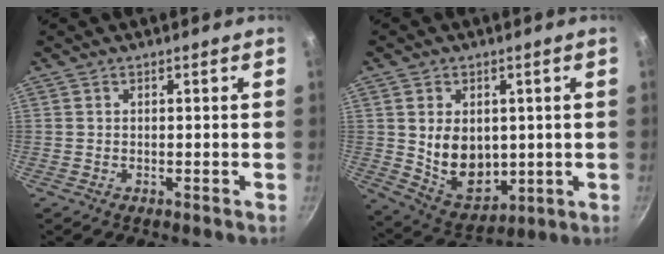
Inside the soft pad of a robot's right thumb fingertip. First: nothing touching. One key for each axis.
{"total": 11.9, "fx": 1.0, "fy": 8.7, "fz": 8.0, "tx": -0.102, "ty": -0.026, "tz": 0.043}